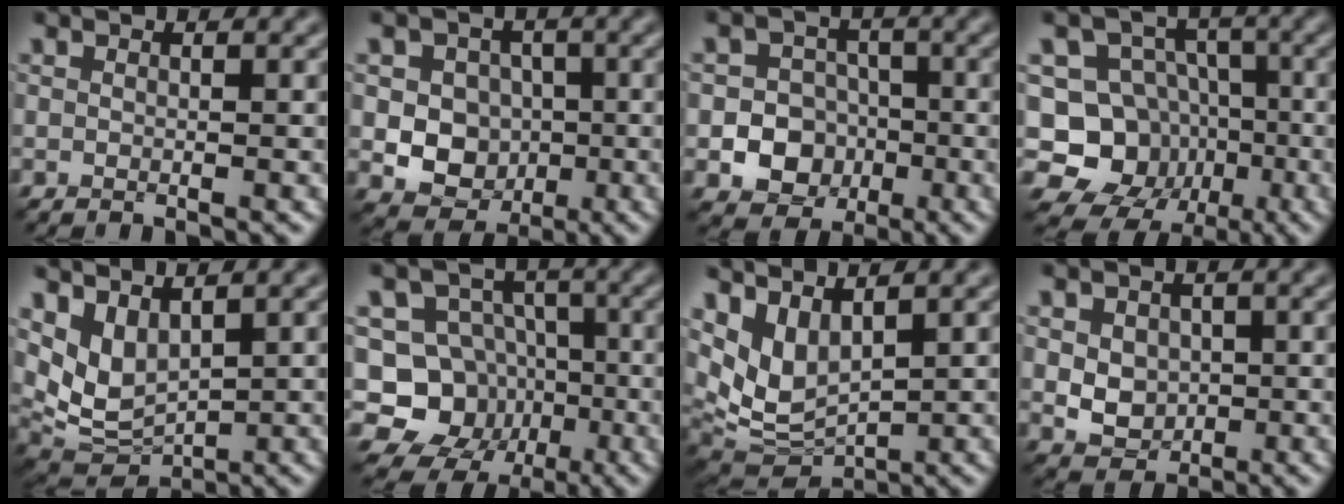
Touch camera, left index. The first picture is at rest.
{"total": 7.2, "force": [-0.4, 6.5, 3.1], "torque": [-0.042, 0.017, -0.036]}
{"total": 8.5, "force": [-3.0, 7.4, 2.9], "torque": [-0.022, -0.013, -0.070]}
{"total": 13.5, "force": [-4.9, 12.0, 3.9], "torque": [-0.077, 0.004, -0.086]}
{"total": 4.5, "force": [2.3, 2.4, 3.0], "torque": [-0.074, -0.016, 0.056]}
{"total": 12.1, "force": [-4.1, 10.8, 3.6], "torque": [-0.061, 0.008, -0.081]}
{"total": 5.4, "force": [2.8, 2.7, 3.8], "torque": [-0.092, -0.015, 0.061]}
{"total": 3.9, "force": [0.2, 3.1, 2.3], "torque": [-0.036, 0.005, 0.001]}